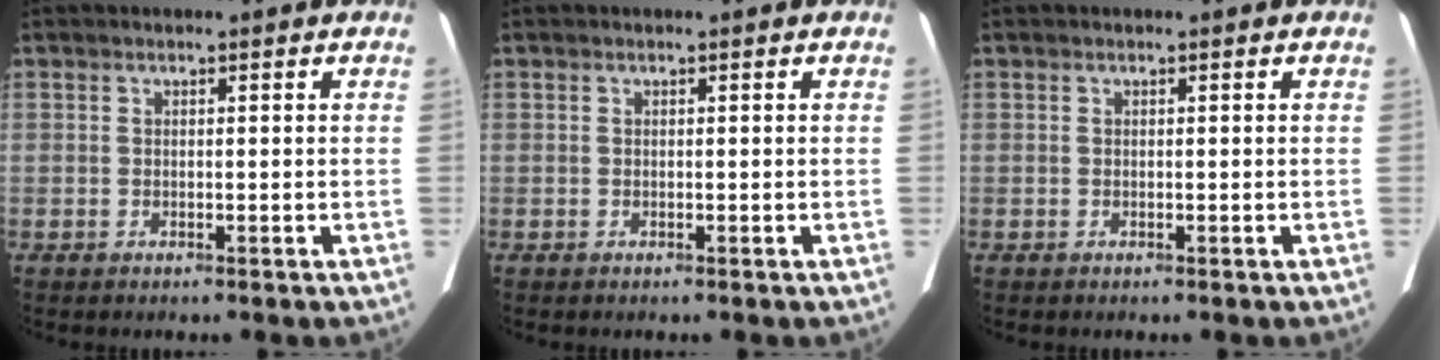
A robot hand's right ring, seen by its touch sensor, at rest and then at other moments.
{"total": 0.0}
{"total": 0.0}